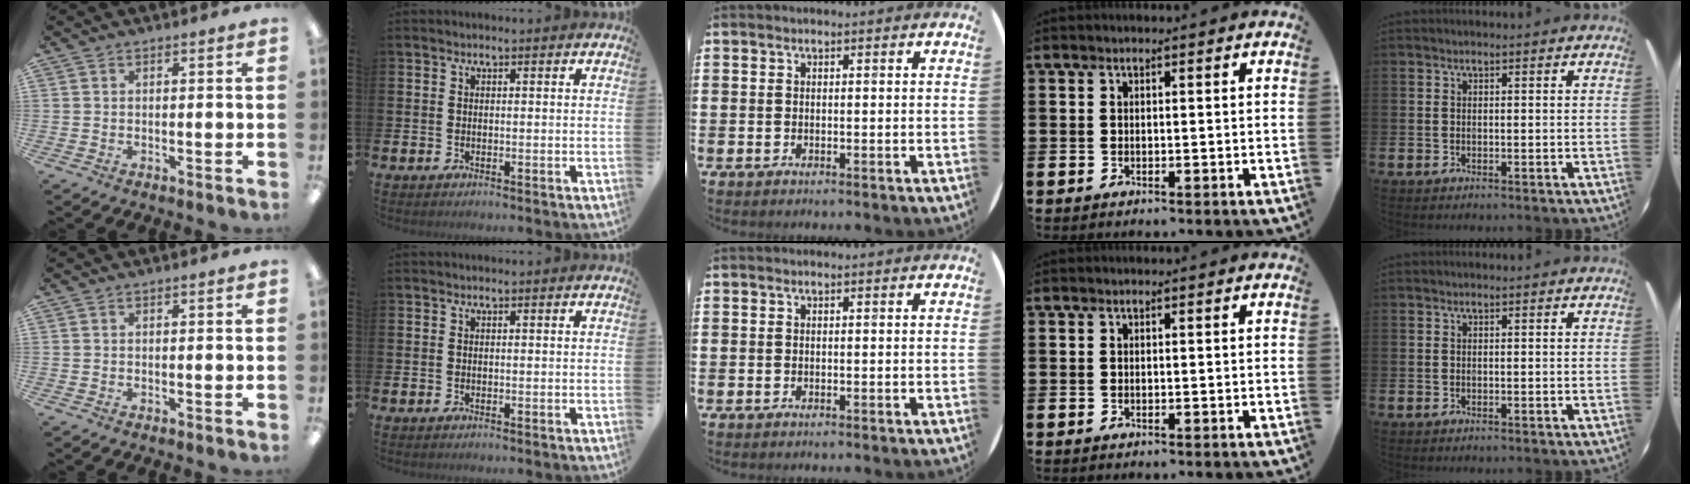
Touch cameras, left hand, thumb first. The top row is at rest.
{}